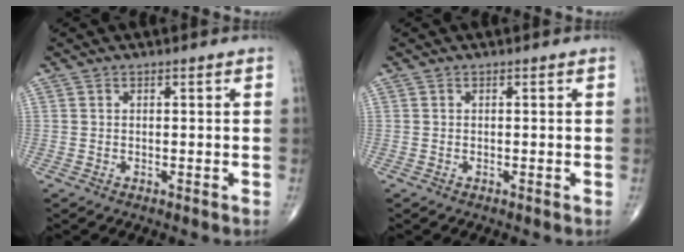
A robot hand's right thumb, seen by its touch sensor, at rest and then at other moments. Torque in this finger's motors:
{"motor_torque": [0.90, 0.65, 0.08, 0.16, 0.02]}